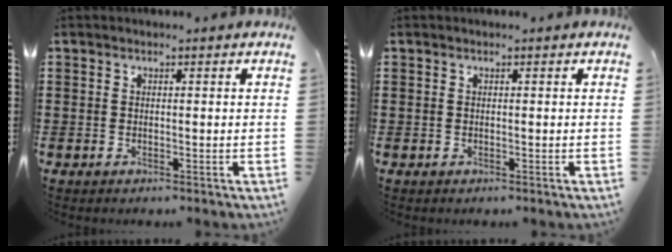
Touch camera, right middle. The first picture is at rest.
{"total": 0.0}